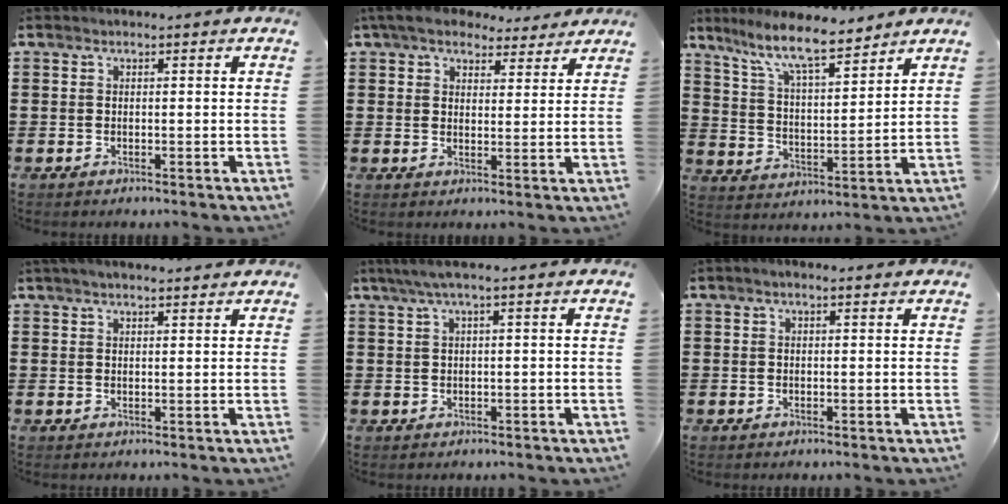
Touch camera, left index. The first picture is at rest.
{"total": 5.9, "force": [5.0, 2.4, 2.2], "torque": [-0.062, -0.003, 0.092]}
{"total": 9.0, "force": [7.6, 1.2, 4.7], "torque": [-0.115, -0.030, 0.135]}
{"total": 2.1, "force": [1.9, 0.3, 0.9], "torque": [-0.020, 0.004, 0.035]}
{"total": 2.2, "force": [0.5, 0.0, 2.2], "torque": [-0.046, -0.005, 0.005]}
{"total": 0.7, "force": [0.3, 0.2, 0.6], "torque": [-0.011, 0.003, 0.004]}